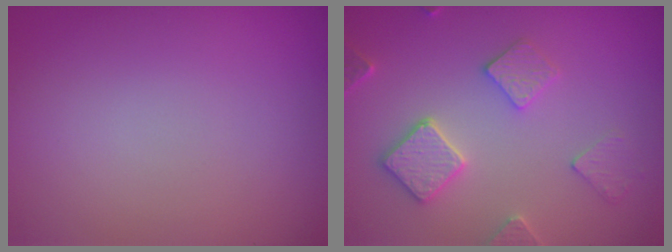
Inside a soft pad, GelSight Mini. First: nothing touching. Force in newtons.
{"total": 3.2, "press": 3.2, "slide": 0.1}